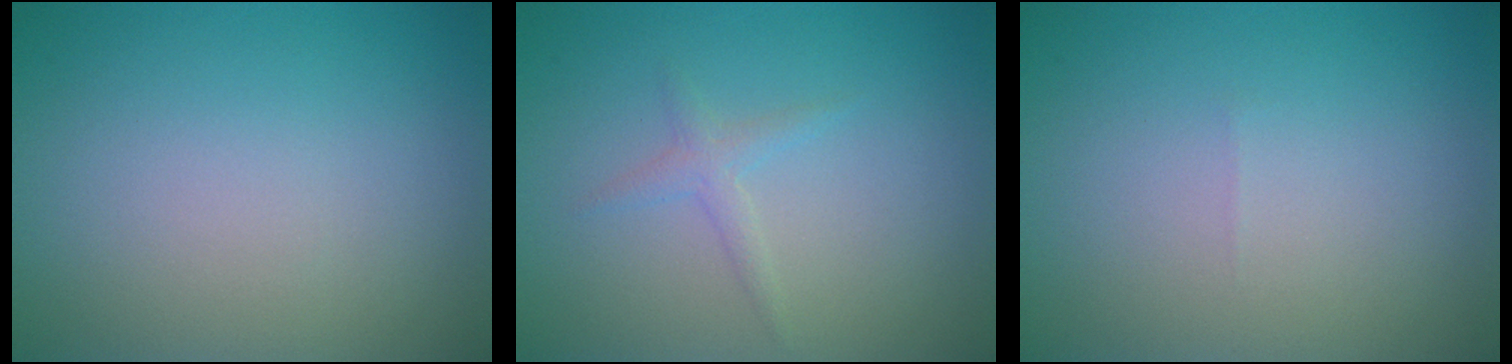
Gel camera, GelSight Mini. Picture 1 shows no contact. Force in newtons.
{"total": 1.2, "press": 1.2, "slide": 0.1}
{"total": 0.0}